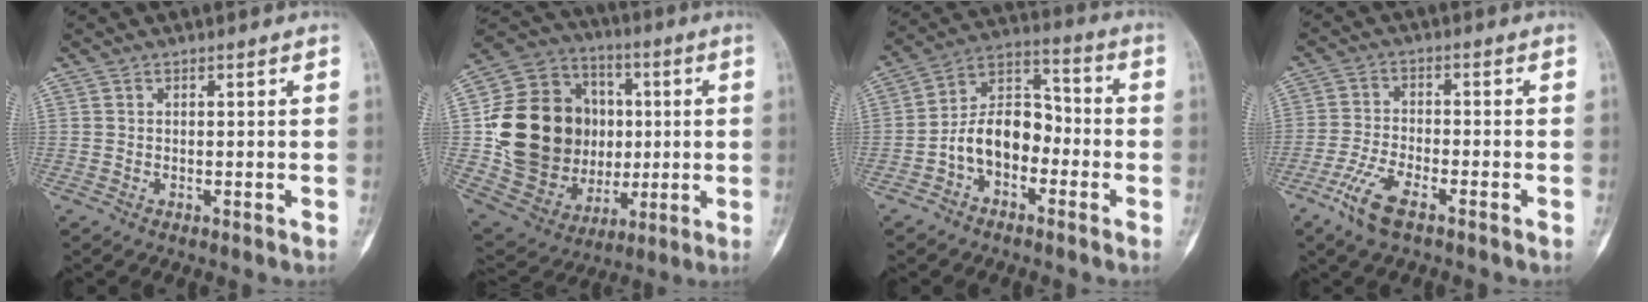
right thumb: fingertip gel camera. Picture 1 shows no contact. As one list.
[{"total": 26.6, "force": [0.9, 21.1, 16.1], "torque": [-0.268, 0.028, 0.040]}, {"total": 11.3, "force": [-3.6, 7.6, 7.5], "torque": [-0.109, 0.054, -0.075]}, {"total": 7.1, "force": [-4.4, 2.5, 5.0], "torque": [-0.115, 0.011, -0.086]}]